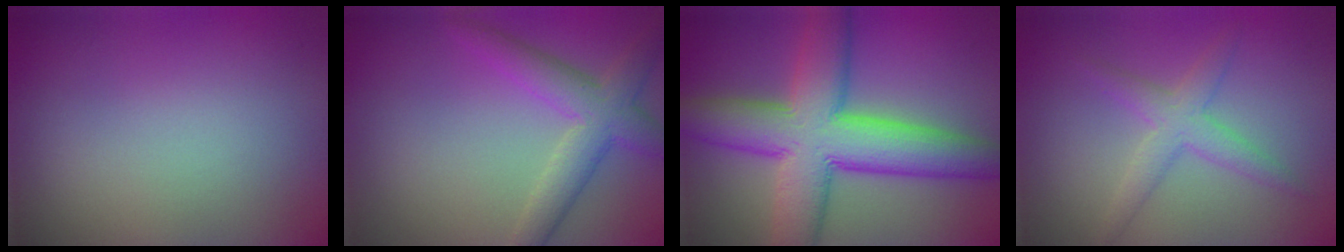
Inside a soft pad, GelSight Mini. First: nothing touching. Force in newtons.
{"total": 4.5, "press": 4.4, "slide": 0.4}
{"total": 11.2, "press": 11.2, "slide": 0.7}
{"total": 2.9, "press": 2.9, "slide": 0.0}